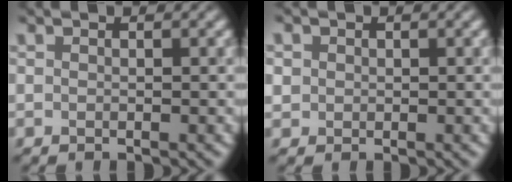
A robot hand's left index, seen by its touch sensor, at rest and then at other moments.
{"total": 1.0, "force": [-0.2, 0.0, -1.0], "torque": [-0.001, 0.002, 0.021]}